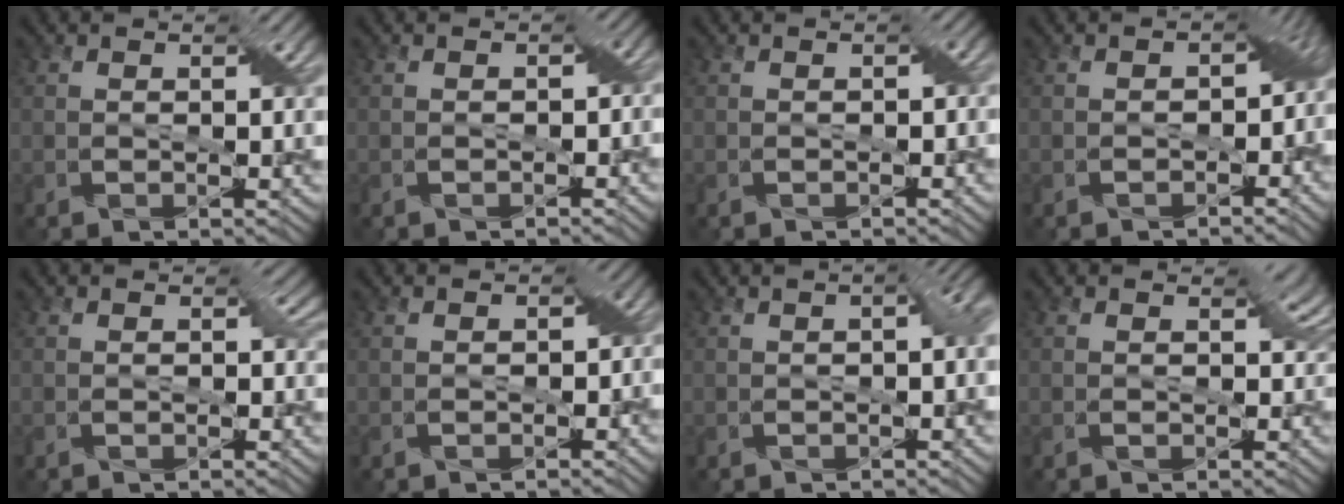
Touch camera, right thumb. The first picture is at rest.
{"total": 1.5, "force": [-0.6, 1.1, 0.7], "torque": [0.002, 0.001, -0.009]}
{"total": 0.5, "force": [-0.4, 0.3, 0.1], "torque": [0.003, 0.001, -0.004]}
{"total": 4.8, "force": [-2.0, 3.3, 2.8], "torque": [-0.021, -0.015, -0.035]}
{"total": 1.5, "force": [-0.3, 1.2, 0.7], "torque": [0.005, 0.000, -0.009]}
{"total": 2.5, "force": [-0.9, 1.9, 1.4], "torque": [-0.005, -0.002, -0.014]}
{"total": 4.1, "force": [-1.0, 2.2, 3.3], "torque": [-0.042, -0.007, -0.014]}
{"total": 1.4, "force": [-0.3, 1.1, 0.8], "torque": [-0.007, 0.002, -0.012]}